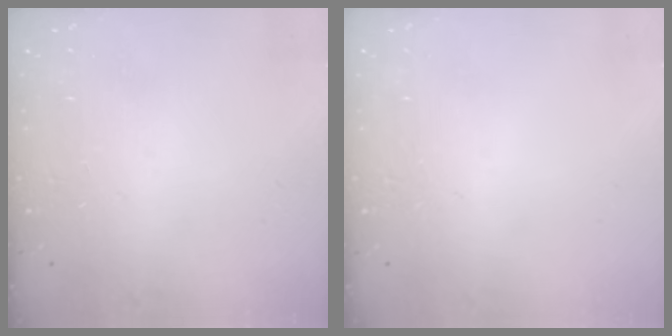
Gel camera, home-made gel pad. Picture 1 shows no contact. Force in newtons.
{"total": 0.0}